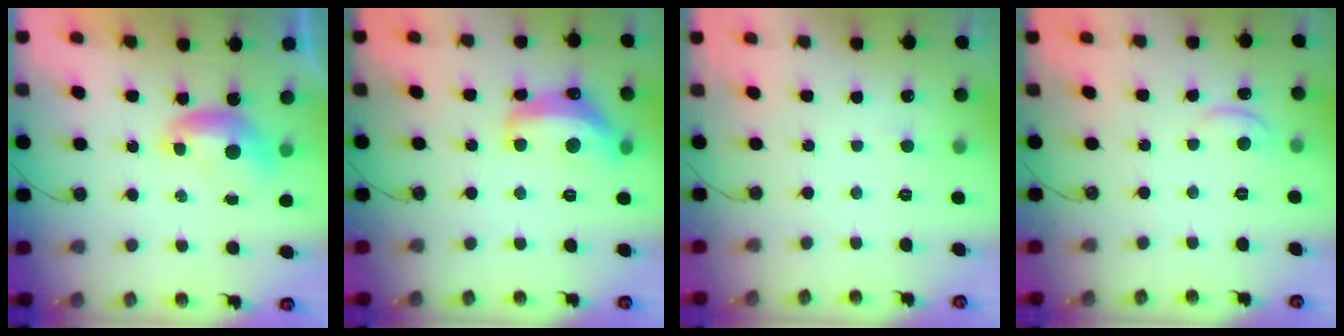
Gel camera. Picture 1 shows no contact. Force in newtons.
{"total": 8.4, "press": 8.3, "slide": 0.9}
{"total": 2.4, "press": 2.4, "slide": 0.4}
{"total": 0.6, "press": 0.2, "slide": 0.6}